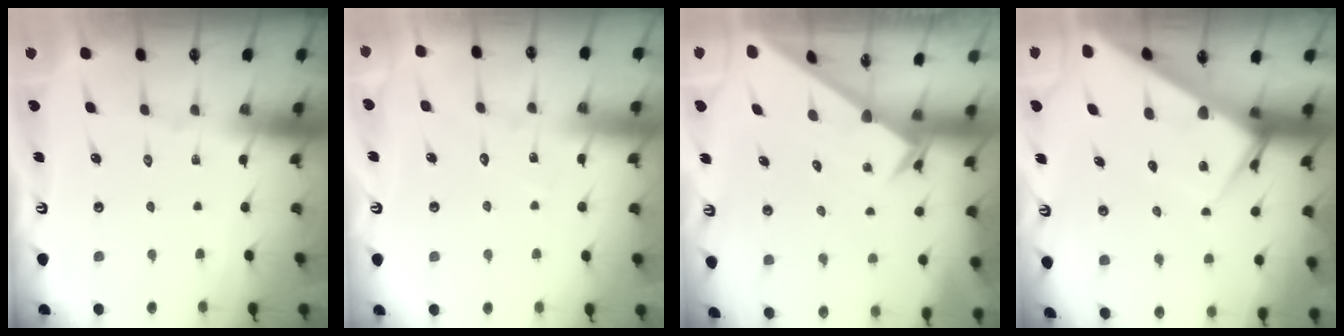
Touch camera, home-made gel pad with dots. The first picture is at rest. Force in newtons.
{"total": 5.2, "press": 5.2, "slide": 0.4}
{"total": 2.3, "press": 2.3, "slide": 0.2}
{"total": 7.6, "press": 7.5, "slide": 0.7}